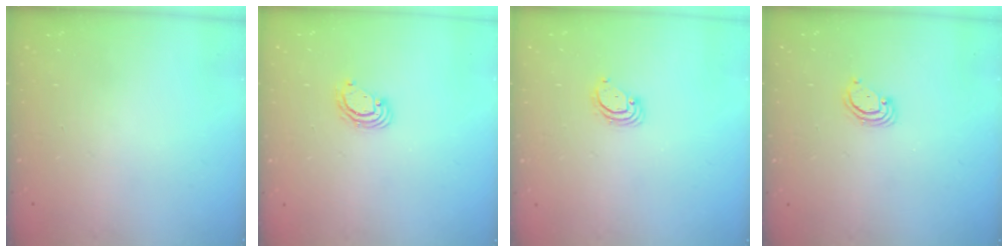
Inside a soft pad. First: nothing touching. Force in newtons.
{"total": 3.8, "press": 3.8, "slide": 0.2}
{"total": 3.4, "press": 3.4, "slide": 0.1}
{"total": 2.8, "press": 2.8, "slide": 0.3}